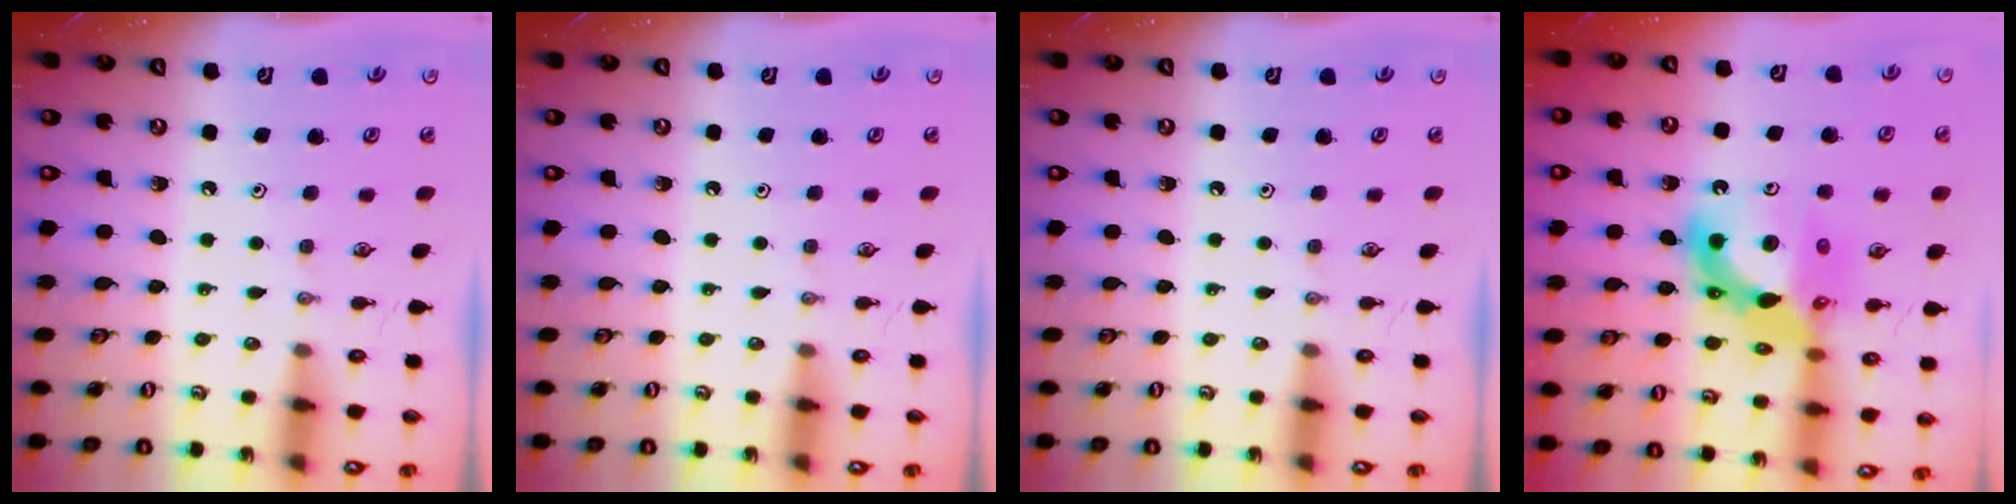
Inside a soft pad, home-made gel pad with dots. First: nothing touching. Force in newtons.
{"total": 0.0}
{"total": 0.0}
{"total": 13.9, "press": 13.8, "slide": 1.5}